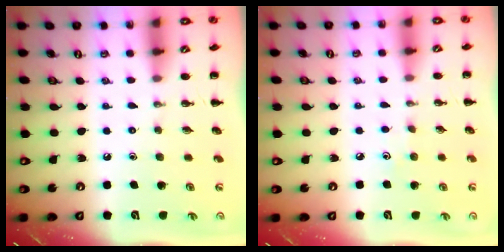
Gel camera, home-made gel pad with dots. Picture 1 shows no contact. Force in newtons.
{"total": 2.8, "press": 2.7, "slide": 0.8}